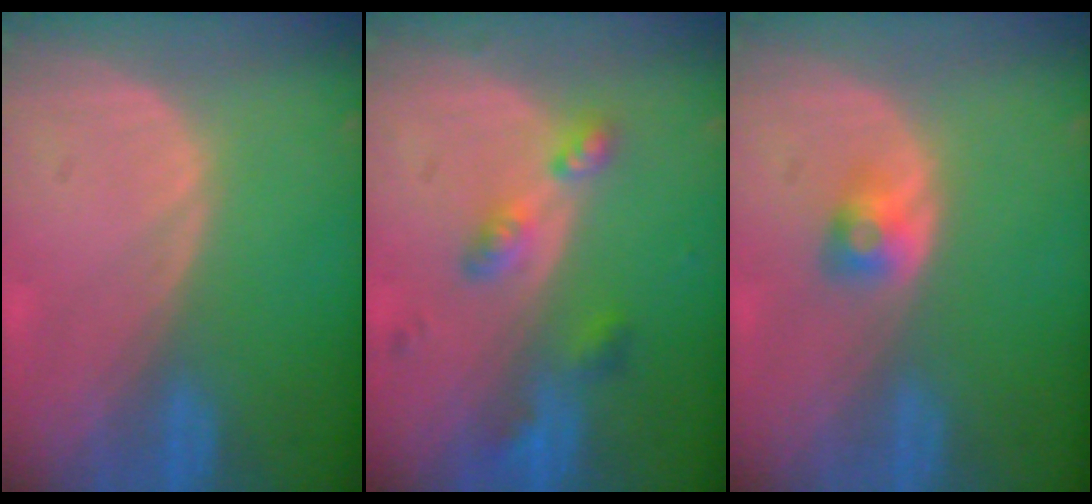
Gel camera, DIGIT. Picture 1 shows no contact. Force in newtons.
{"total": 5.2, "press": 4.8, "slide": 2.0}
{"total": 2.6, "press": 2.3, "slide": 1.2}